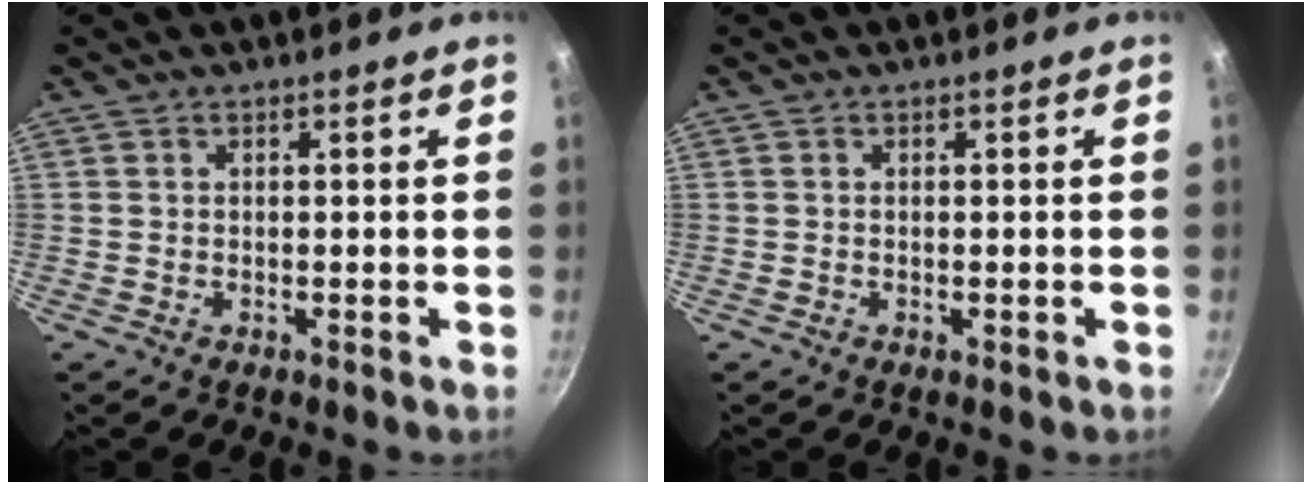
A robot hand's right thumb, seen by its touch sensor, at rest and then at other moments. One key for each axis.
{"total": 0.0}